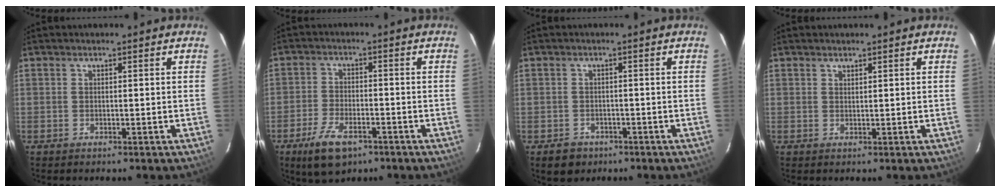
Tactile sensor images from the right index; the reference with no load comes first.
{"total": 9.0, "force": [-5.5, 4.2, 5.7], "torque": [-0.134, -0.012, -0.097]}
{"total": 4.3, "force": [-2.1, 3.6, 1.0], "torque": [-0.021, 0.007, -0.025]}
{"total": 0.8, "force": [0.7, 0.2, 0.1], "torque": [-0.003, 0.002, 0.014]}